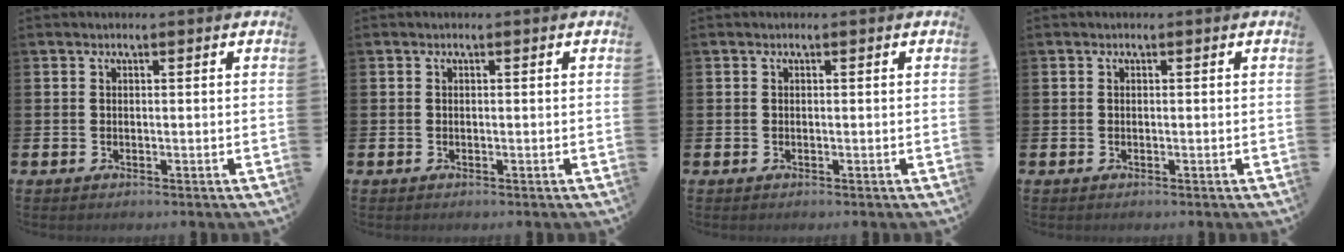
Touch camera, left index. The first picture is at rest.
{"total": 0.0}
{"total": 0.0}
{"total": 0.0}